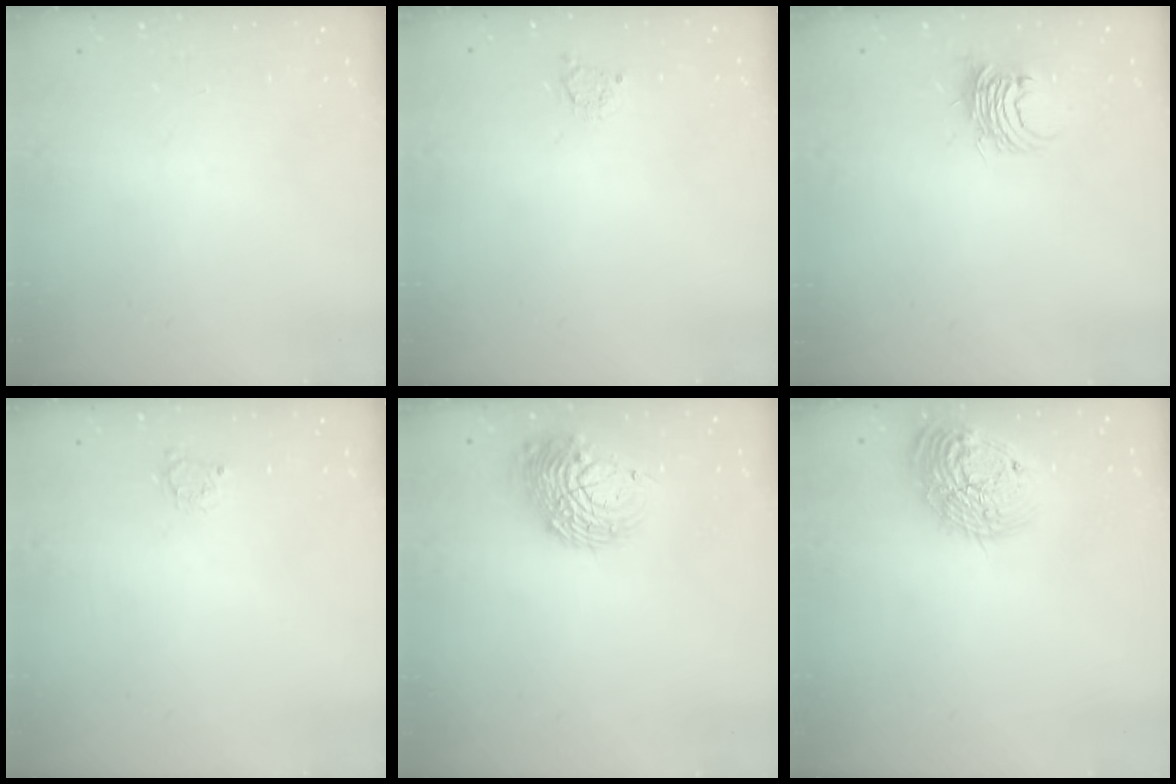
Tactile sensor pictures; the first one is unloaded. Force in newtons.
{"total": 2.5, "press": 2.5, "slide": 0.3}
{"total": 7.8, "press": 7.8, "slide": 0.3}
{"total": 2.8, "press": 2.7, "slide": 0.4}
{"total": 11.0, "press": 10.9, "slide": 1.6}
{"total": 19.1, "press": 19.0, "slide": 1.5}